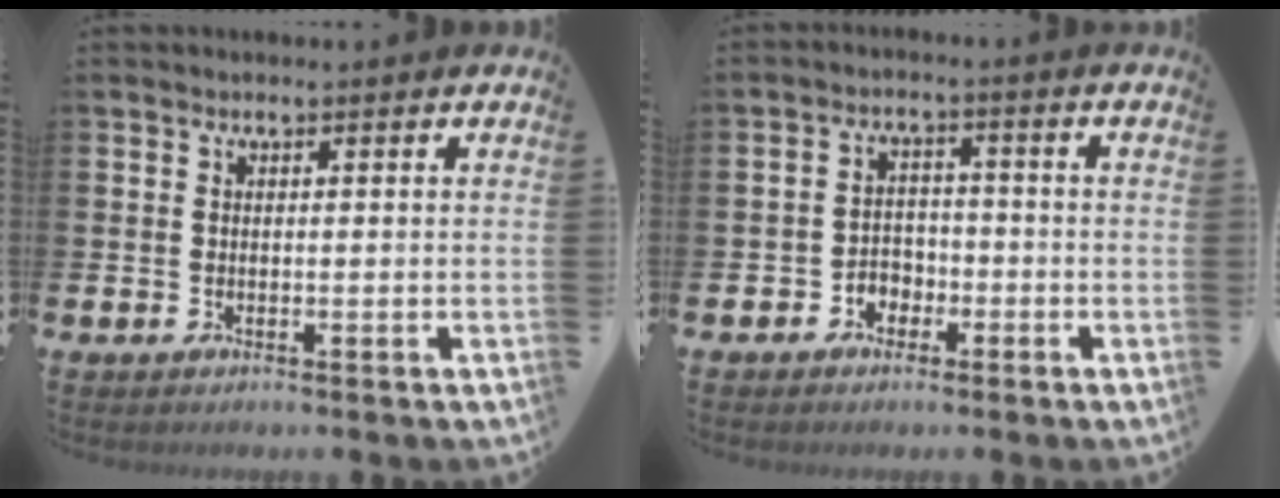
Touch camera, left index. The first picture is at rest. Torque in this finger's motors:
{"motor_torque": [0.49, 0.17, 0.07, 0.05]}